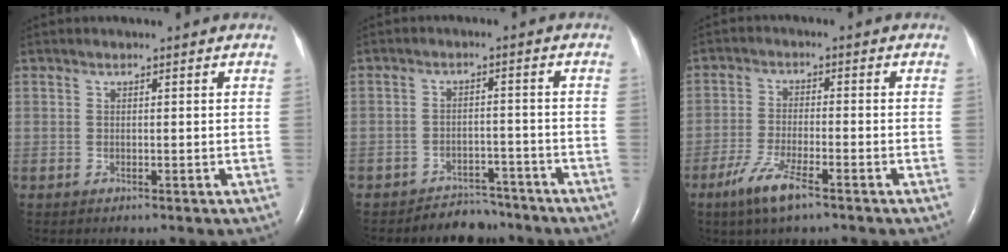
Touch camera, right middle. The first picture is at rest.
{"total": 5.0, "force": [-4.6, 2.1, -0.3], "torque": [0.006, 0.010, -0.071]}
{"total": 6.5, "force": [-4.2, 1.0, 4.9], "torque": [-0.110, -0.011, -0.077]}